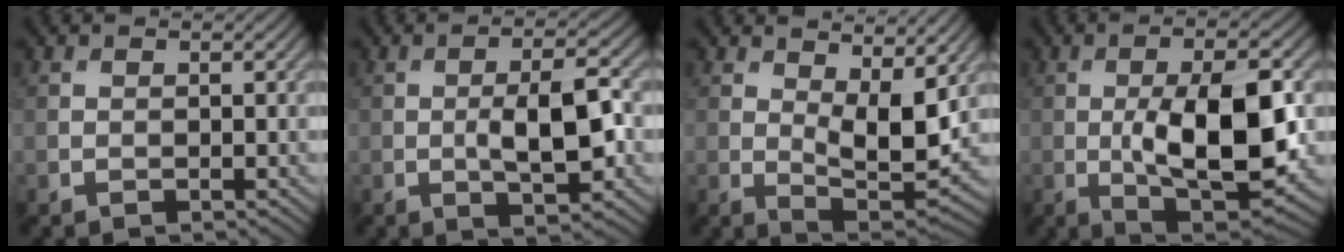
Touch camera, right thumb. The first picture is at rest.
{"total": 7.0, "force": [-0.9, 2.2, 6.6], "torque": [-0.112, 0.002, -0.016]}
{"total": 8.2, "force": [3.0, 3.5, 6.9], "torque": [-0.122, -0.012, 0.055]}
{"total": 12.9, "force": [-1.1, 5.0, 11.9], "torque": [-0.194, -0.008, -0.012]}